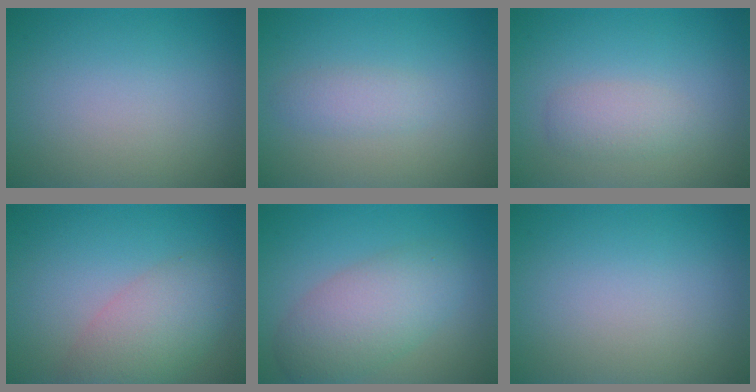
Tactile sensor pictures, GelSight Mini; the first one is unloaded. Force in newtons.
{"total": 1.6, "press": 1.6, "slide": 0.1}
{"total": 1.8, "press": 1.8, "slide": 0.1}
{"total": 4.9, "press": 4.9, "slide": 0.2}
{"total": 5.5, "press": 5.5, "slide": 0.1}
{"total": 0.0}